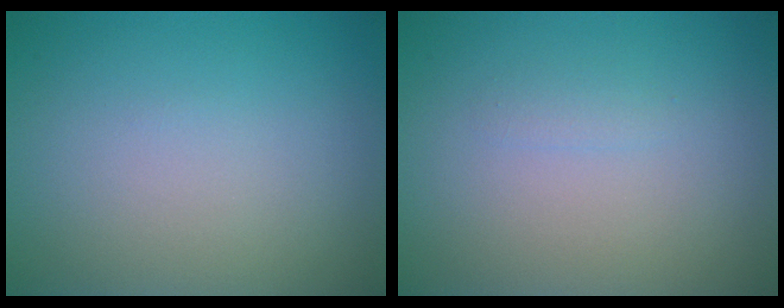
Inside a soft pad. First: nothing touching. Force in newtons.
{"total": 0.7, "press": 0.7, "slide": 0.0}